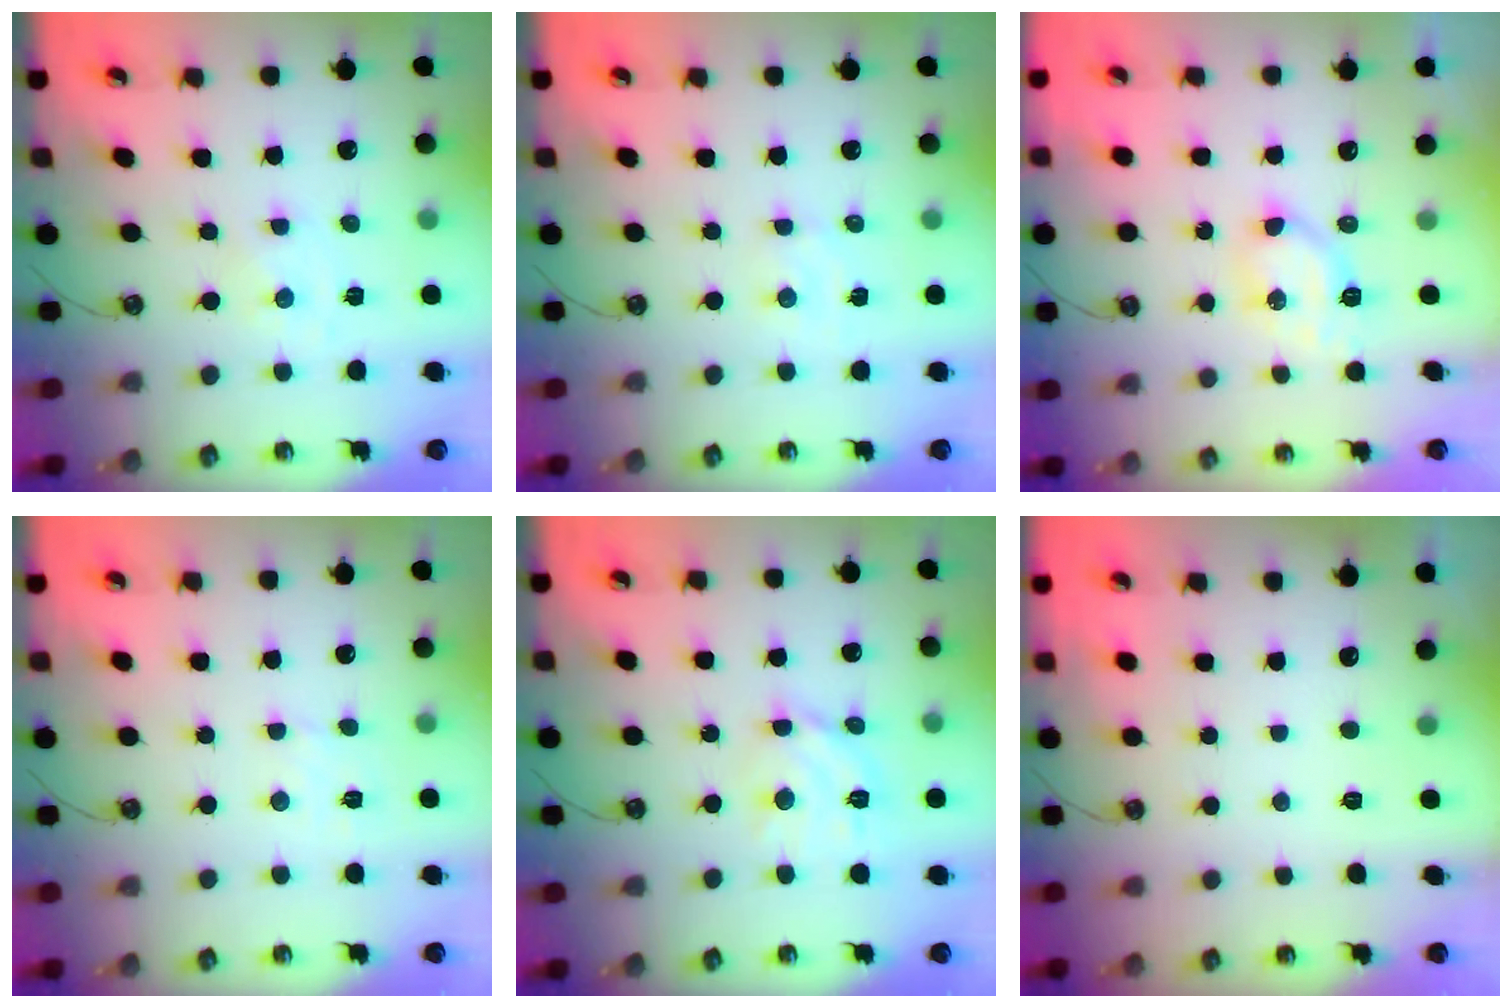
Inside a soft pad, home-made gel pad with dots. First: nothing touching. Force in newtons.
{"total": 2.8, "press": 2.7, "slide": 0.4}
{"total": 6.1, "press": 6.0, "slide": 0.7}
{"total": 2.5, "press": 2.5, "slide": 0.4}
{"total": 11.9, "press": 11.9, "slide": 1.0}
{"total": 0.0}